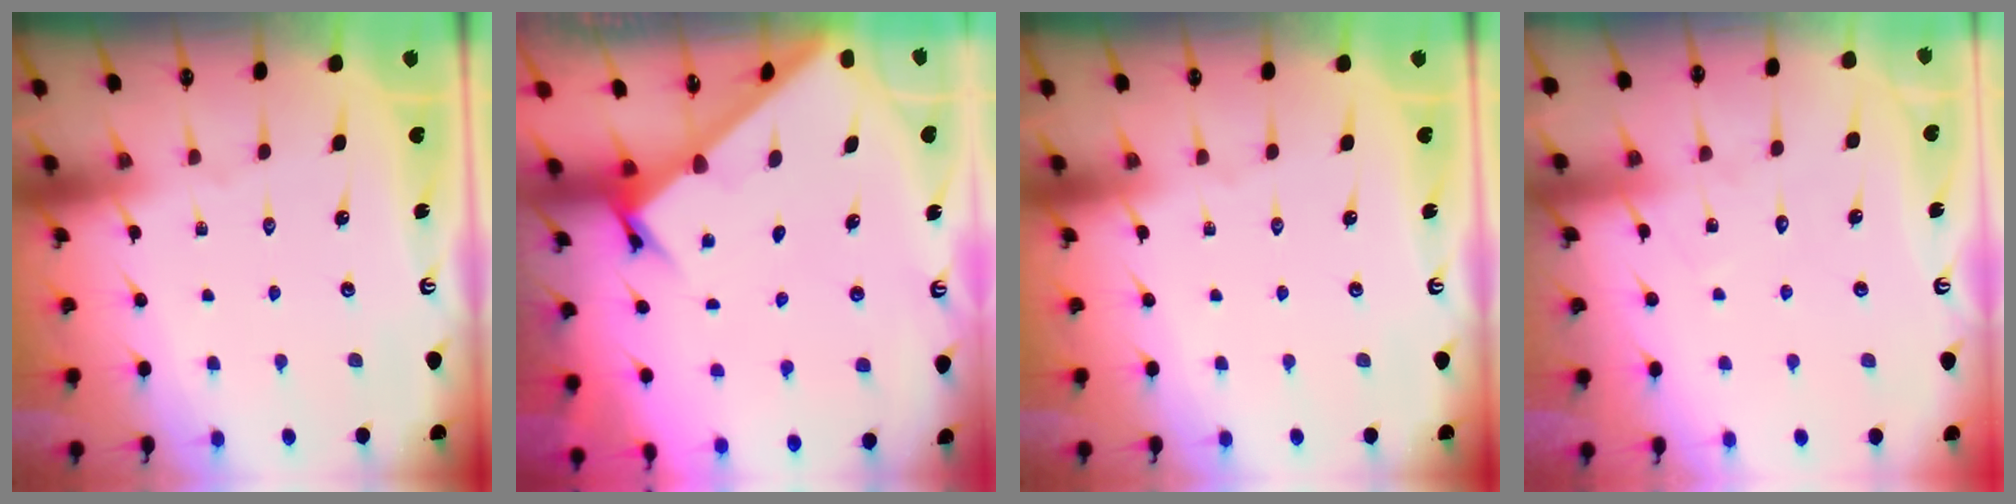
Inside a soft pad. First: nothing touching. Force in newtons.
{"total": 2.5, "press": 2.5, "slide": 0.3}
{"total": 0.0}
{"total": 5.9, "press": 5.9, "slide": 0.6}